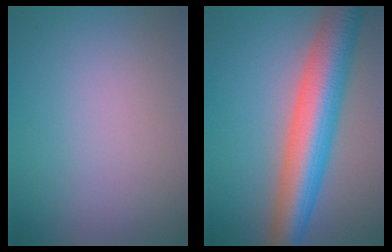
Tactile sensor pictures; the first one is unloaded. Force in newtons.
{"total": 9.8, "press": 9.8, "slide": 0.4}